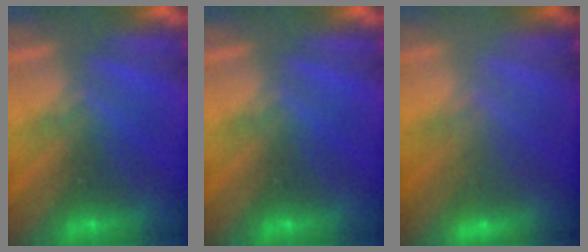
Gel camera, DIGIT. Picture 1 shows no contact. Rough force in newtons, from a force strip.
{"total": 0.0}
{"total": 2.3}